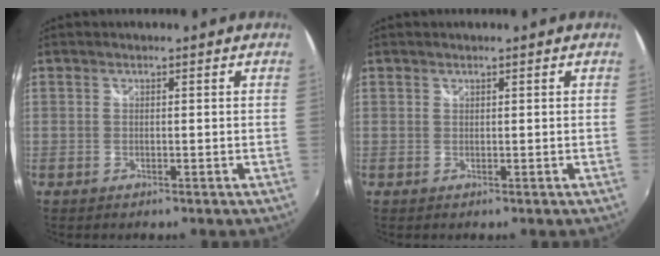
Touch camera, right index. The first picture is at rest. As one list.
[{"total": 0.0}]